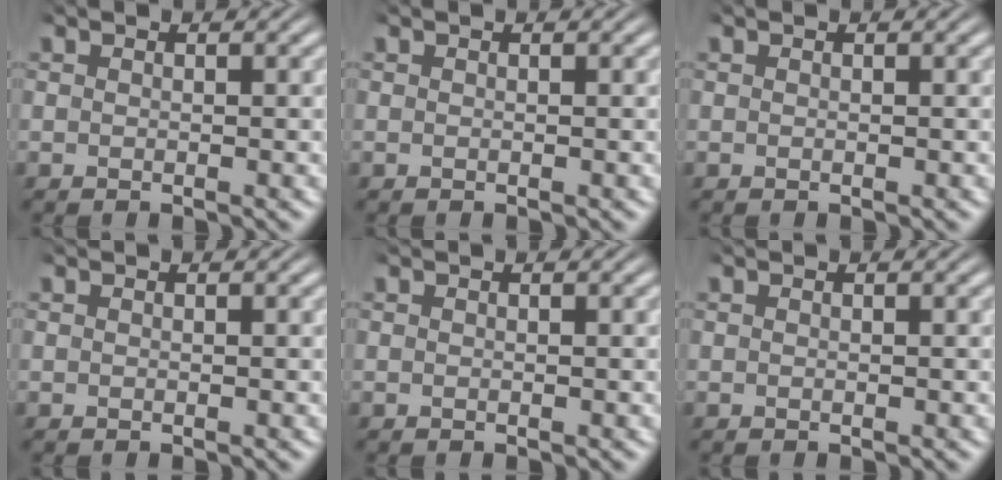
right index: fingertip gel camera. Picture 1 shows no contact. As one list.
[{"total": 0.0}, {"total": 0.0}, {"total": 0.0}, {"total": 0.0}, {"total": 0.0}]